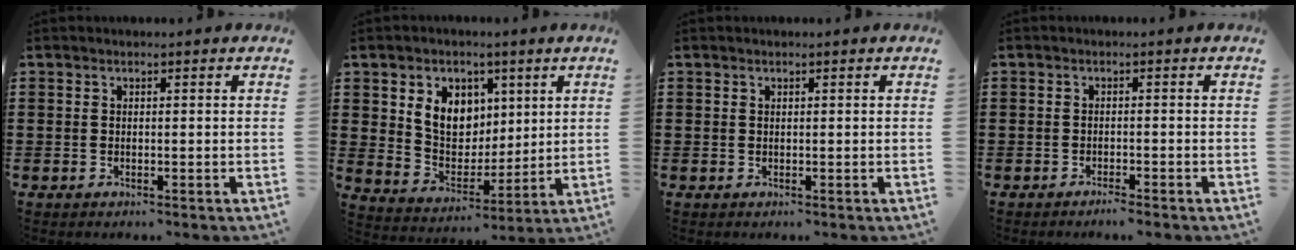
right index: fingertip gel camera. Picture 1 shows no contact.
{"total": 7.9, "force": [2.9, 6.5, 3.4], "torque": [-0.082, 0.007, 0.054]}
{"total": 0.0}
{"total": 1.3, "force": [-1.2, -0.1, 0.5], "torque": [-0.010, -0.001, -0.023]}